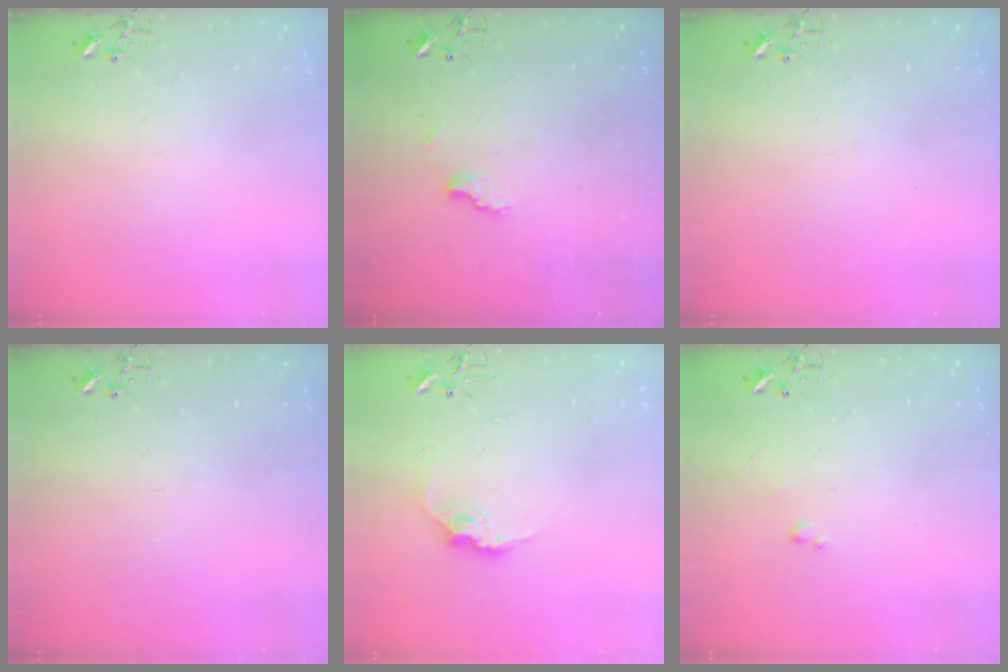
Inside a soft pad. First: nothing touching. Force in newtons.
{"total": 6.7, "press": 6.6, "slide": 0.7}
{"total": 0.0}
{"total": 0.0}
{"total": 10.1, "press": 10.0, "slide": 0.5}
{"total": 2.4, "press": 2.3, "slide": 0.4}